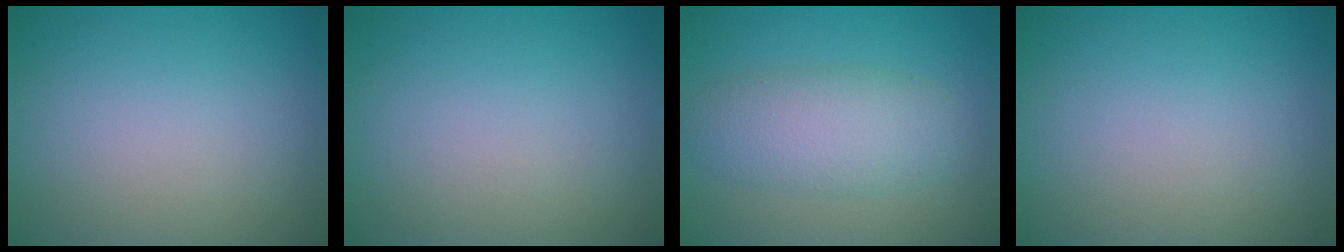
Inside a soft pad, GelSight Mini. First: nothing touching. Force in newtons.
{"total": 0.0}
{"total": 4.8, "press": 4.8, "slide": 0.3}
{"total": 0.0}